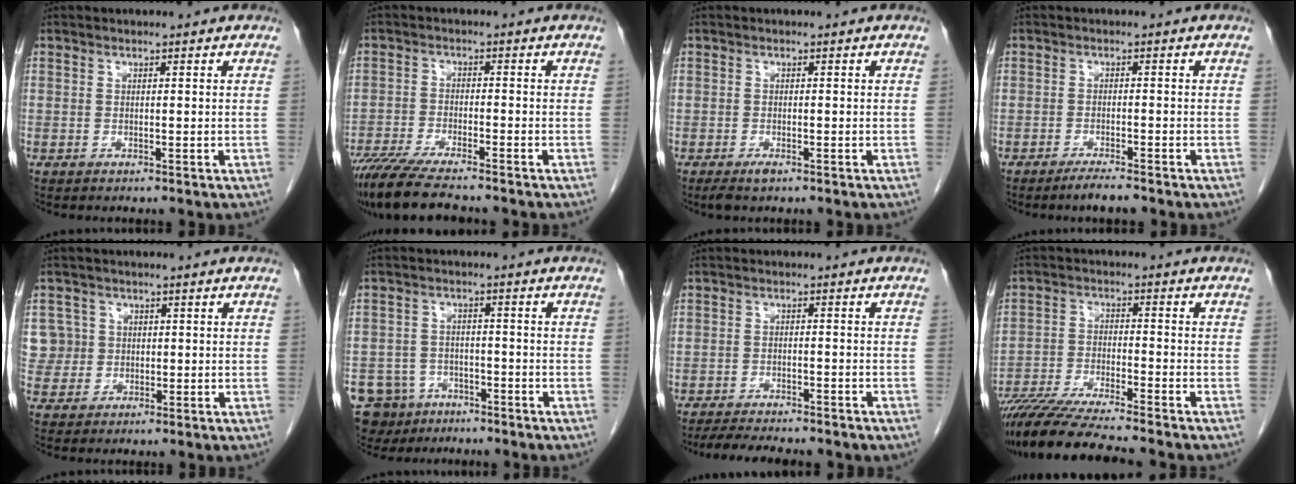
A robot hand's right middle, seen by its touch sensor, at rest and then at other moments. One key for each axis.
{"total": 10.5, "fx": -8.9, "fy": 0.9, "fz": 5.4, "tx": -0.087, "ty": -0.026, "tz": -0.145}
{"total": 1.6, "fx": -1.0, "fy": 0.5, "fz": 1.2, "tx": -0.024, "ty": -0.003, "tz": -0.015}
{"total": 3.0, "fx": -2.4, "fy": 0.0, "fz": 1.7, "tx": -0.040, "ty": -0.008, "tz": -0.041}
{"total": 8.4, "fx": 1.4, "fy": 8.3, "fz": 0.6, "tx": -0.023, "ty": 0.037, "tz": 0.038}
{"total": 9.2, "fx": -6.3, "fy": 6.5, "fz": 1.5, "tx": -0.035, "ty": 0.006, "tz": -0.098}
{"total": 9.8, "fx": -8.4, "fy": 2.0, "fz": 4.6, "tx": -0.068, "ty": -0.005, "tz": -0.115}
{"total": 12.7, "fx": -11.1, "fy": -0.3, "fz": 6.1, "tx": -0.102, "ty": -0.025, "tz": -0.188}